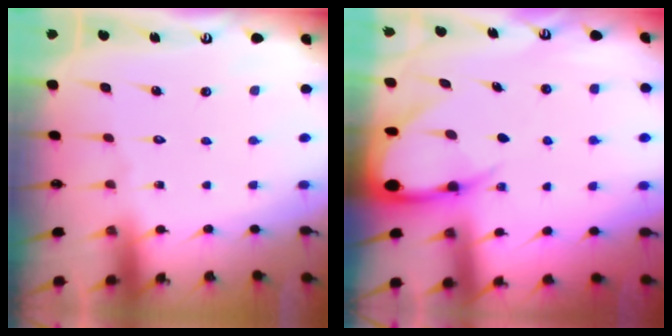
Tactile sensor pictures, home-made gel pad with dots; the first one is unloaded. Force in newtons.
{"total": 7.5, "press": 7.4, "slide": 0.7}